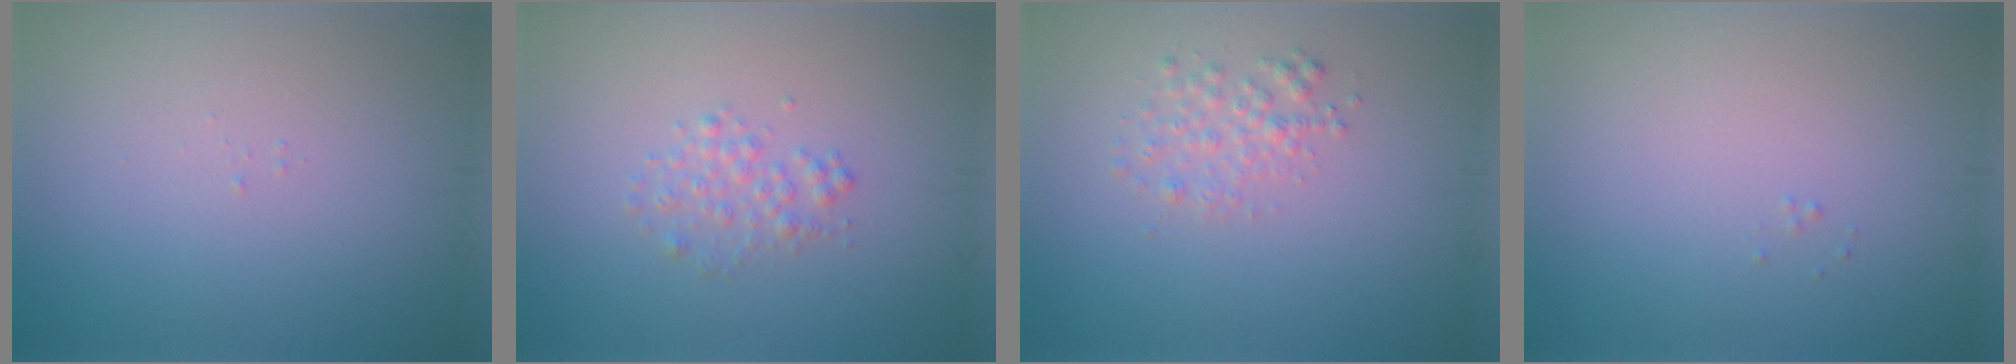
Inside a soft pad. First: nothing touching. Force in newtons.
{"total": 1.5, "press": 1.5, "slide": 0.0}
{"total": 1.7, "press": 1.7, "slide": 0.1}
{"total": 0.0}